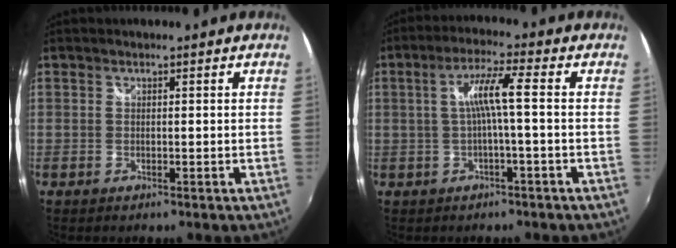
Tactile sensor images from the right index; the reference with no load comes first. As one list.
[{"total": 5.6, "force": [-0.5, -0.3, 5.6], "torque": [-0.112, 0.007, -0.003]}]